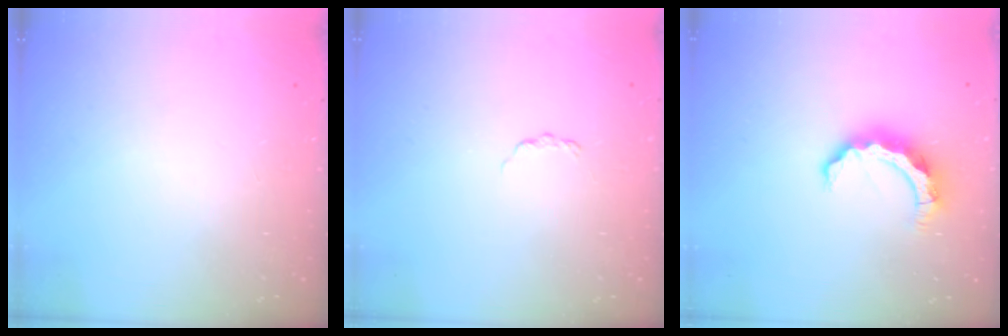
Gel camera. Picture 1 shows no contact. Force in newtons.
{"total": 2.8, "press": 2.7, "slide": 0.4}
{"total": 9.8, "press": 9.8, "slide": 0.7}